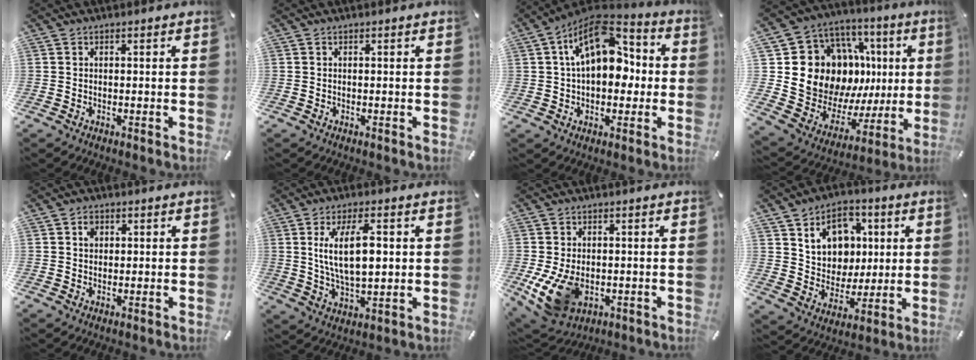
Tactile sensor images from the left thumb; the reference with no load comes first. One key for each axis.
{"total": 0.0}
{"total": 16.4, "fx": 3.9, "fy": 10.3, "fz": 12.1, "tx": -0.200, "ty": -0.018, "tz": 0.067}
{"total": 18.2, "fx": 4.4, "fy": 14.7, "fz": 9.7, "tx": -0.157, "ty": -0.053, "tz": 0.107}
{"total": 2.3, "fx": 0.7, "fy": 1.9, "fz": 1.0, "tx": 0.002, "ty": -0.004, "tz": 0.006}
{"total": 11.6, "fx": 2.4, "fy": 4.9, "fz": 10.2, "tx": -0.193, "ty": -0.006, "tz": 0.031}
{"total": 10.8, "fx": -2.4, "fy": 7.8, "fz": 7.1, "tx": -0.148, "ty": -0.002, "tz": -0.039}
{"total": 11.8, "fx": 4.6, "fy": 10.2, "fz": 3.8, "tx": -0.059, "ty": -0.026, "tz": 0.091}